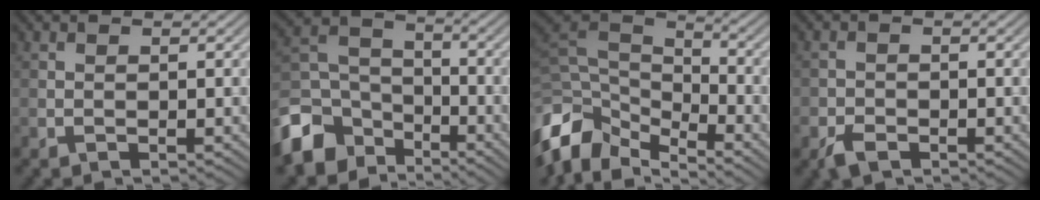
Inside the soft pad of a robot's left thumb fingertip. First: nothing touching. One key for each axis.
{"total": 10.9, "fx": -6.8, "fy": 7.2, "fz": 4.6, "tx": -0.119, "ty": -0.013, "tz": -0.151}
{"total": 10.4, "fx": -5.2, "fy": 6.0, "fz": 6.7, "tx": -0.165, "ty": -0.005, "tz": -0.106}
{"total": 2.7, "fx": -1.7, "fy": 1.7, "fz": 1.2, "tx": -0.027, "ty": -0.006, "tz": -0.040}